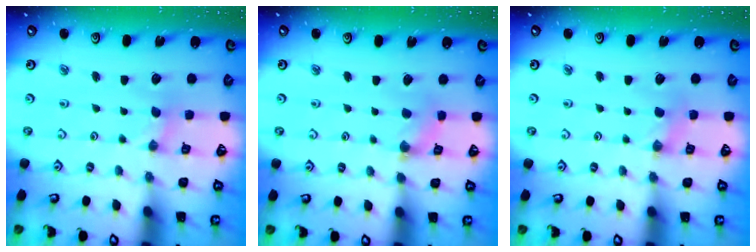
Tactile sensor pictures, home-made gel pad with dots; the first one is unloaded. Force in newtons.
{"total": 1.5, "press": 1.4, "slide": 0.3}
{"total": 1.4, "press": 1.3, "slide": 0.2}